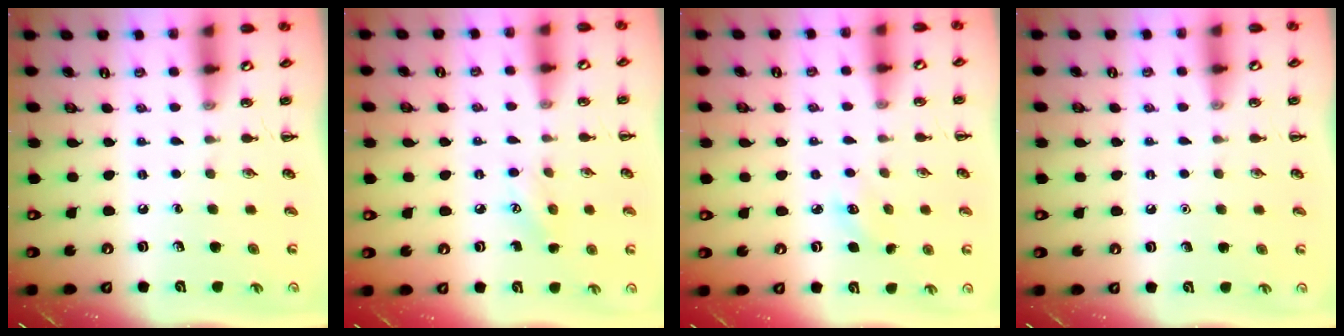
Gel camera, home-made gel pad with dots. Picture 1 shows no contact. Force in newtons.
{"total": 5.9, "press": 5.7, "slide": 1.6}
{"total": 3.7, "press": 3.6, "slide": 0.9}
{"total": 1.6, "press": 1.6, "slide": 0.1}